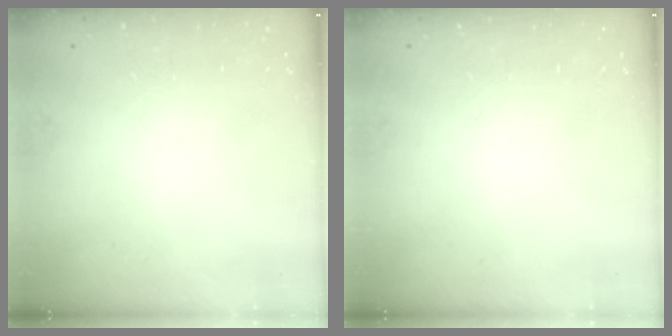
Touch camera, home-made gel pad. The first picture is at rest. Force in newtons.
{"total": 0.0}